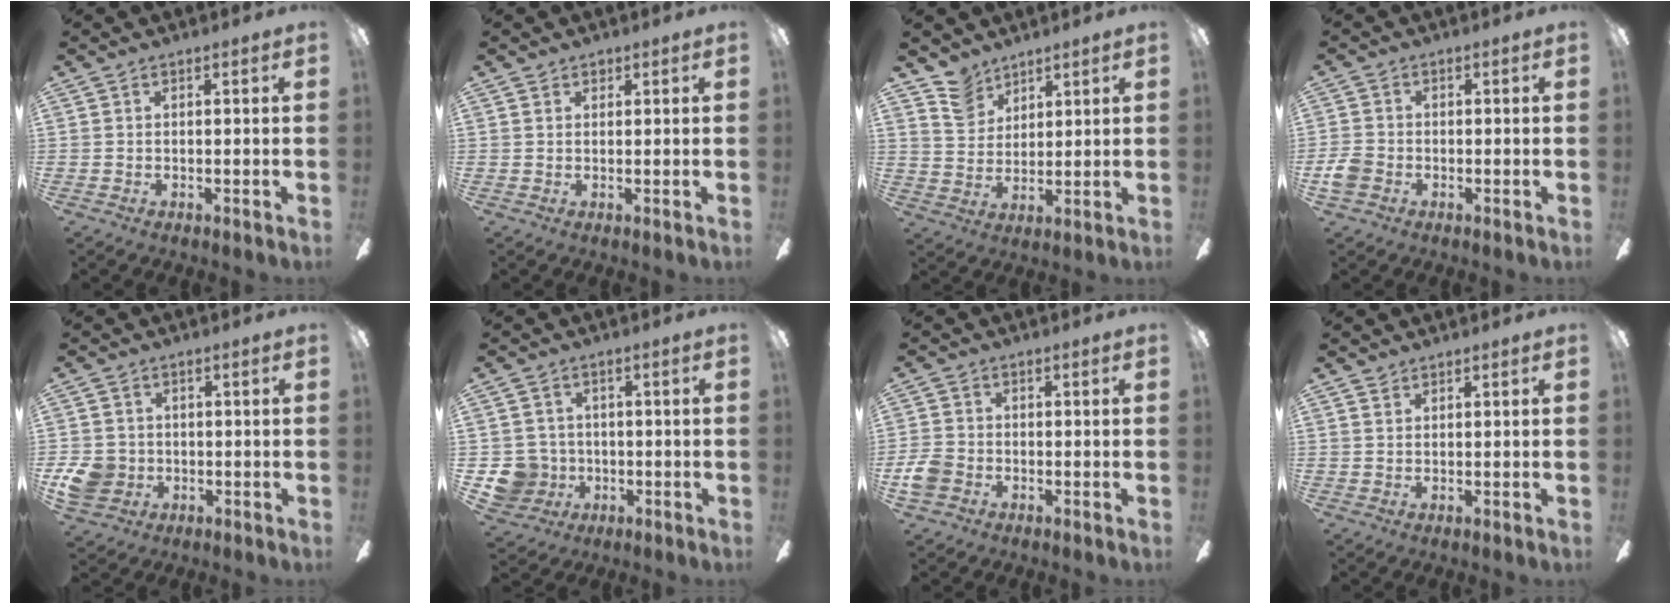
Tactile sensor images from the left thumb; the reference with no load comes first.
{"total": 1.4, "force": [1.0, 0.9, 0.3], "torque": [0.001, -0.001, 0.017]}
{"total": 8.0, "force": [6.1, 4.9, 1.6], "torque": [-0.043, -0.022, 0.119]}
{"total": 4.1, "force": [-1.5, 3.2, 2.0], "torque": [-0.043, 0.009, -0.028]}
{"total": 7.5, "force": [-1.2, 6.7, 3.0], "torque": [-0.075, 0.009, -0.022]}
{"total": 7.6, "force": [-1.3, 7.4, 1.2], "torque": [-0.054, 0.010, -0.019]}
{"total": 5.2, "force": [-1.8, 4.2, 2.6], "torque": [-0.059, 0.013, -0.034]}
{"total": 1.2, "force": [1.0, 0.7, 0.2], "torque": [-0.005, 0.001, 0.020]}